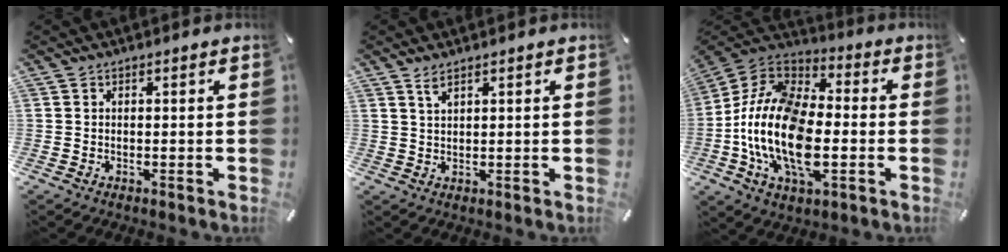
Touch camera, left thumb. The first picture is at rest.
{"total": 2.3, "force": [1.6, 0.7, 1.6], "torque": [-0.034, 0.001, 0.028]}
{"total": 19.6, "force": [-4.8, 11.4, 15.2], "torque": [-0.326, 0.010, -0.085]}